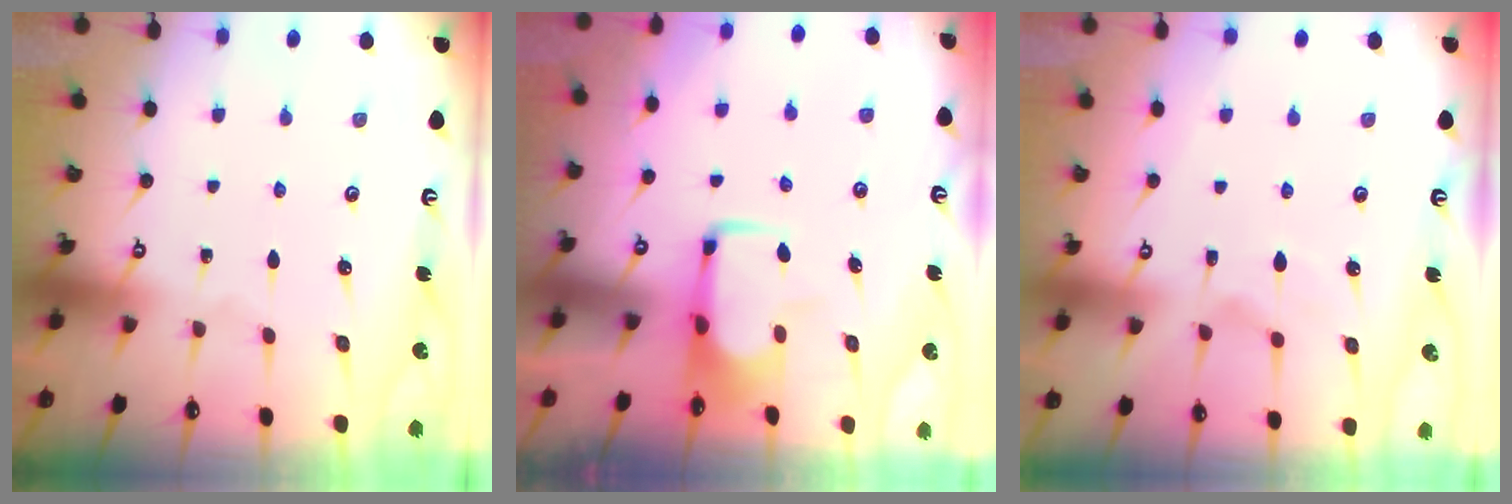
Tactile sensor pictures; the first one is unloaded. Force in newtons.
{"total": 1.8, "press": 1.7, "slide": 0.4}
{"total": 2.5, "press": 2.1, "slide": 1.4}